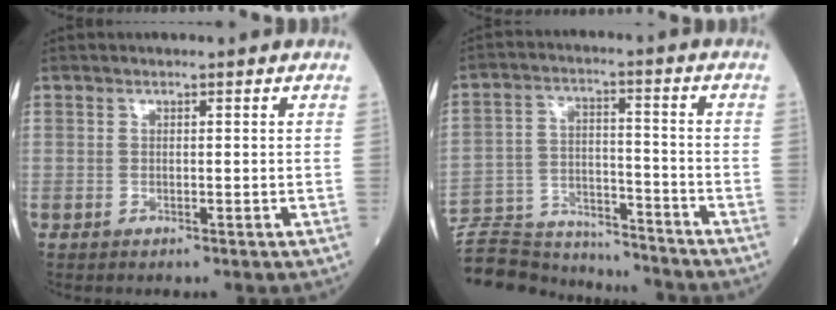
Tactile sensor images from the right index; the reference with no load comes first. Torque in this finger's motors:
{"motor_torque": [-0.23, -0.72, -0.90, -0.21]}